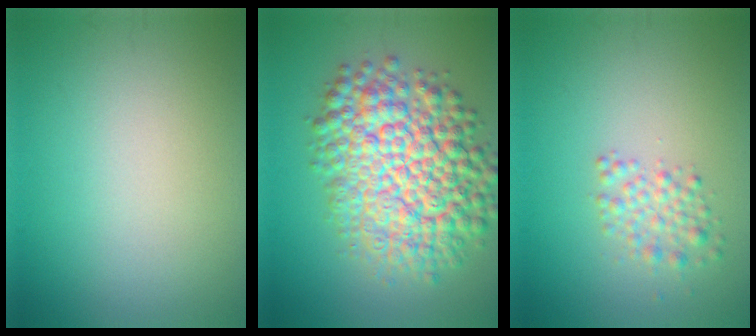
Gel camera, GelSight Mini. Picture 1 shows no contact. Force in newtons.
{"total": 11.2, "press": 11.2, "slide": 0.3}
{"total": 2.2, "press": 2.2, "slide": 0.1}